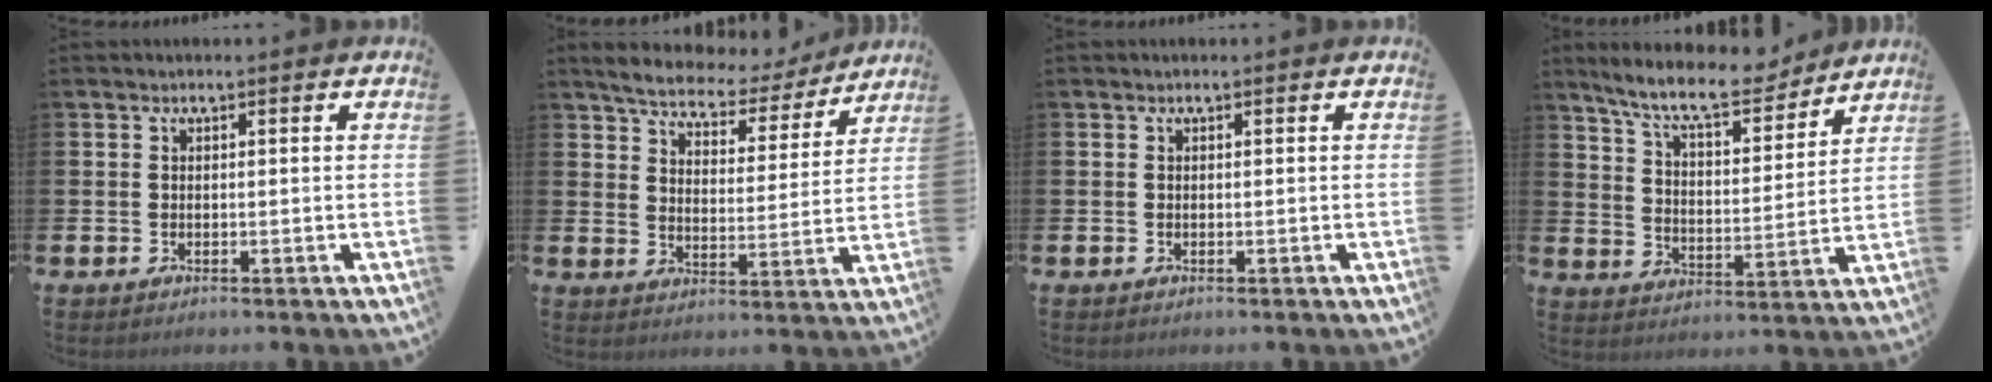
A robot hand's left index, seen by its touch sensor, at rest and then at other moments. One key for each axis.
{"total": 6.1, "fx": 5.8, "fy": 1.4, "fz": 1.3, "tx": -0.046, "ty": -0.044, "tz": 0.095}
{"total": 0.0}
{"total": 10.1, "fx": 9.1, "fy": 2.0, "fz": 3.8, "tx": -0.094, "ty": -0.055, "tz": 0.158}